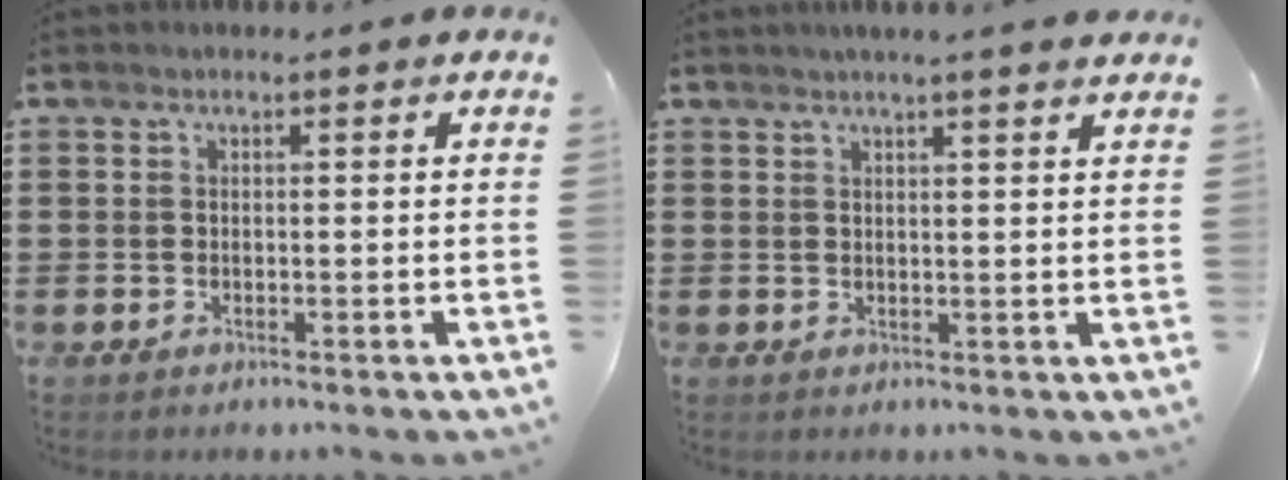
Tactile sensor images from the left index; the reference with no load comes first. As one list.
[{"total": 2.2, "force": [2.0, -0.4, 1.0], "torque": [-0.023, -0.001, 0.038]}]